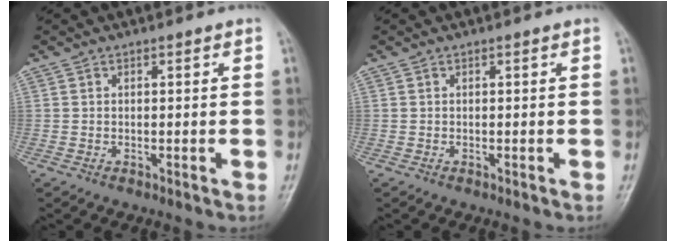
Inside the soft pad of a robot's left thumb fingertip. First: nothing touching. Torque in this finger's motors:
{"motor_torque": [-0.03, 0.03, 0.05, -0.07, 0.00]}